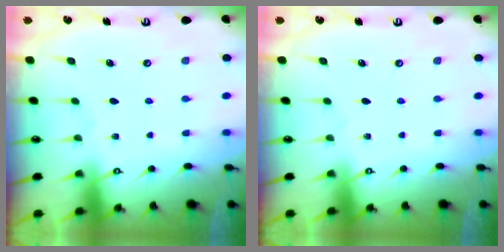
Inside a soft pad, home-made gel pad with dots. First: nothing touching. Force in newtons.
{"total": 0.0}